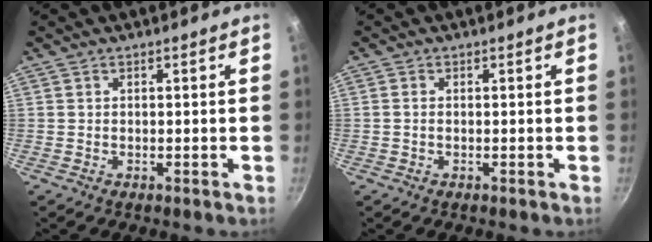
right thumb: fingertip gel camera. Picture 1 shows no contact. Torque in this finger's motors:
{"motor_torque": [-0.22, -0.43, -0.25, 0.00, -0.01]}